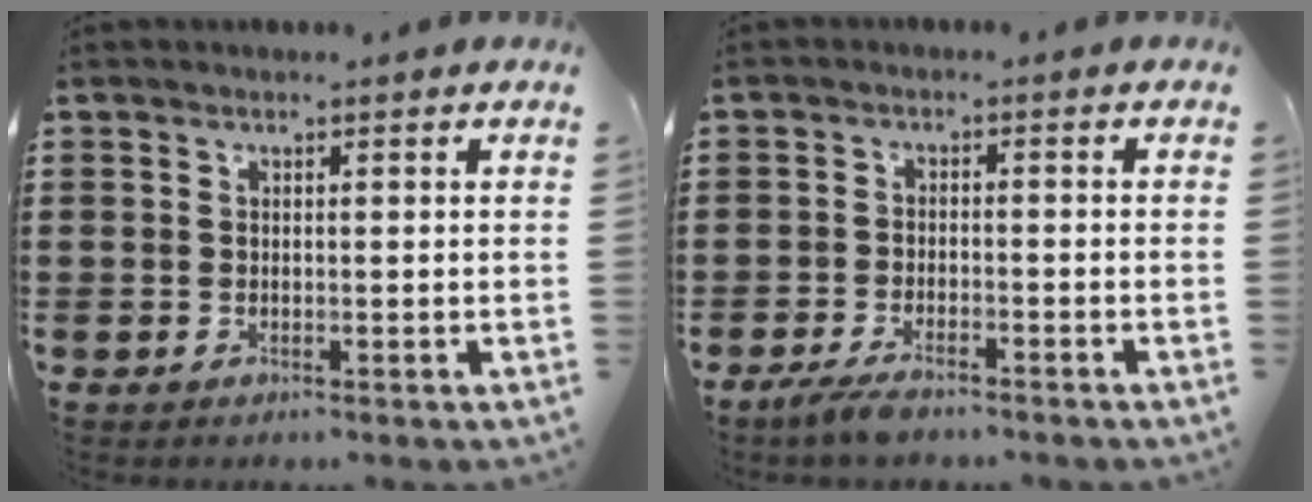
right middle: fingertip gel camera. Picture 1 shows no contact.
{"total": 3.2, "force": [-2.7, 0.4, 1.6], "torque": [-0.049, -0.009, -0.057]}